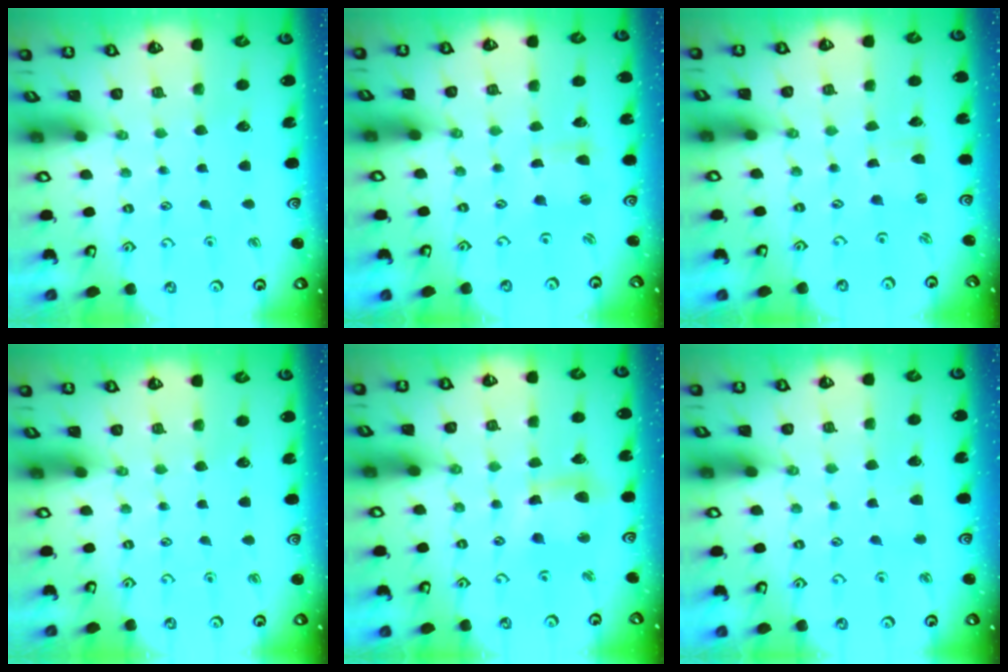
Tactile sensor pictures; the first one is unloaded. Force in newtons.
{"total": 1.2, "press": 1.2, "slide": 0.3}
{"total": 0.0}
{"total": 0.0}
{"total": 9.5, "press": 9.4, "slide": 1.1}
{"total": 3.3, "press": 3.3, "slide": 0.5}